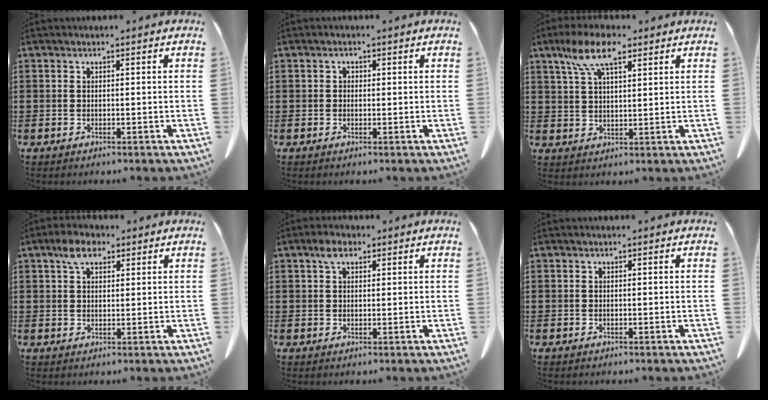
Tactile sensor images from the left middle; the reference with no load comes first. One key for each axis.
{"total": 0.8, "fx": 0.0, "fy": 0.6, "fz": 0.4, "tx": -0.010, "ty": 0.004, "tz": -0.001}
{"total": 8.0, "fx": 4.9, "fy": 2.7, "fz": 5.7, "tx": -0.125, "ty": 0.007, "tz": 0.088}
{"total": 4.6, "fx": 2.8, "fy": 2.2, "fz": 2.9, "tx": -0.057, "ty": 0.007, "tz": 0.048}
{"total": 3.1, "fx": 1.7, "fy": 1.6, "fz": 2.1, "tx": -0.047, "ty": 0.009, "tz": 0.029}
{"total": 0.0}